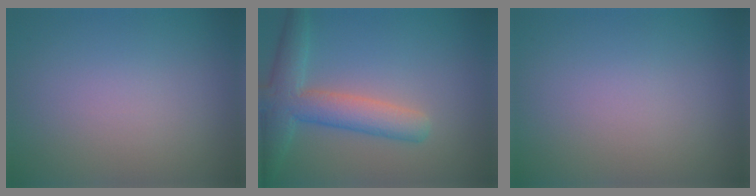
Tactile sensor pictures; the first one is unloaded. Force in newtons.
{"total": 5.2, "press": 5.2, "slide": 0.3}
{"total": 0.0}